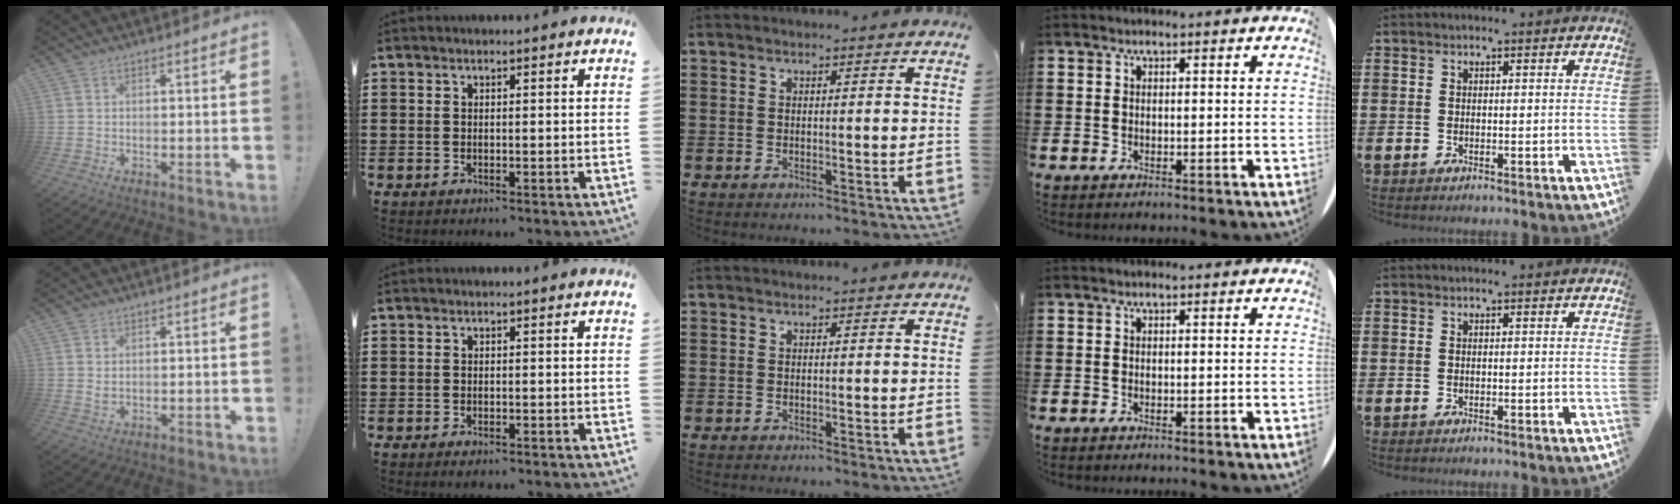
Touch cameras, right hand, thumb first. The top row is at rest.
{"thumb": {"total": 1.5, "force": [0.8, 0.6, 1.1], "torque": [-0.009, -0.005, 0.011]}, "index": {"total": 0.7, "force": [-0.6, 0.2, 0.2], "torque": [-0.006, -0.002, -0.013]}}